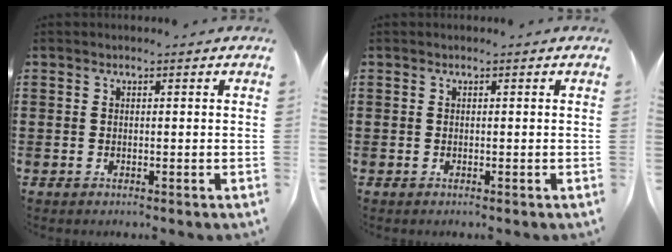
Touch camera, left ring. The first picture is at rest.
{"total": 0.0}